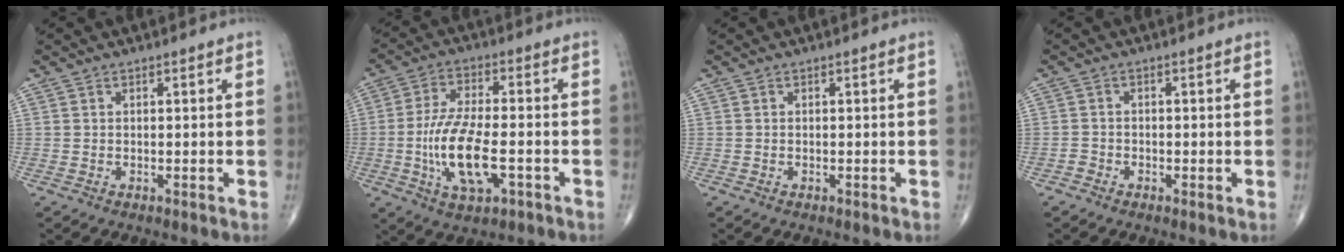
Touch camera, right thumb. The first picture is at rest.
{"total": 12.8, "force": [-3.3, 5.2, 11.2], "torque": [-0.221, 0.010, -0.058]}
{"total": 0.0}
{"total": 1.3, "force": [-1.0, 0.9, 0.1], "torque": [-0.003, 0.002, -0.026]}